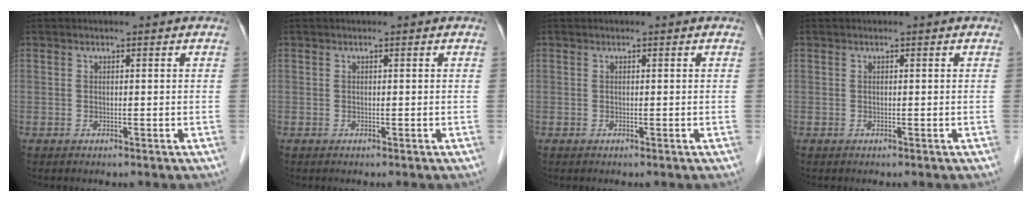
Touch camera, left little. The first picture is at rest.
{"total": 0.0}
{"total": 0.0}
{"total": 0.0}